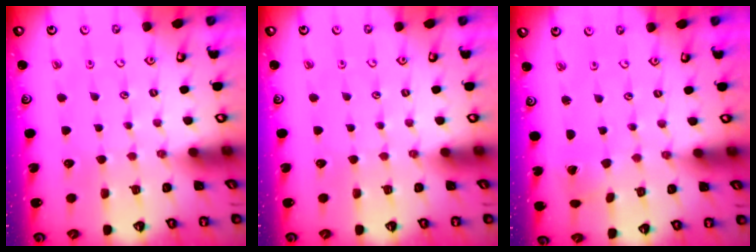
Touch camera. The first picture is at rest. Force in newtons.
{"total": 0.0}
{"total": 0.6, "press": 0.6, "slide": 0.0}